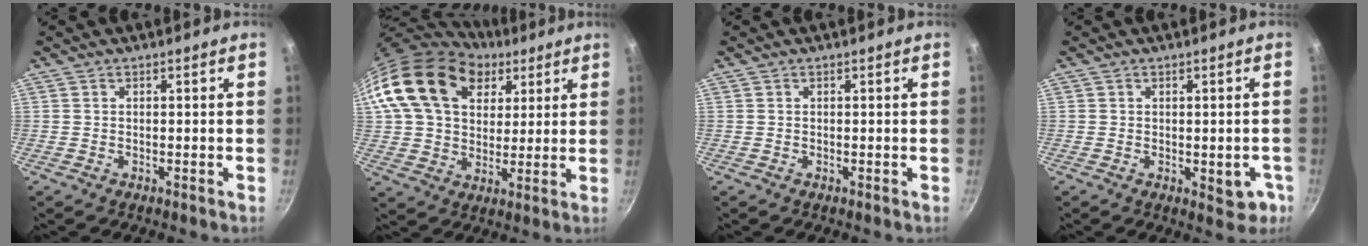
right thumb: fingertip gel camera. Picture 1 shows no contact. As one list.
[{"total": 21.0, "force": [8.9, 14.8, 11.9], "torque": [-0.190, -0.005, 0.155]}, {"total": 0.0}, {"total": 4.9, "force": [-1.3, 2.8, 3.8], "torque": [-0.023, 0.005, -0.013]}]